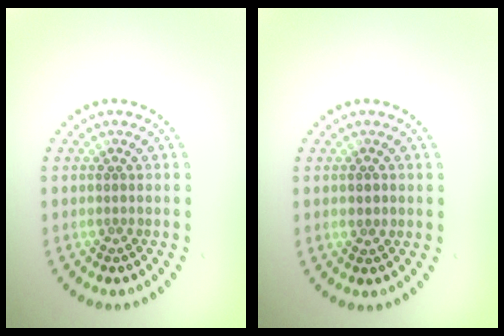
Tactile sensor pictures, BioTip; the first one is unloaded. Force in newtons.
{"total": 0.7, "press": 0.6, "slide": 0.3}